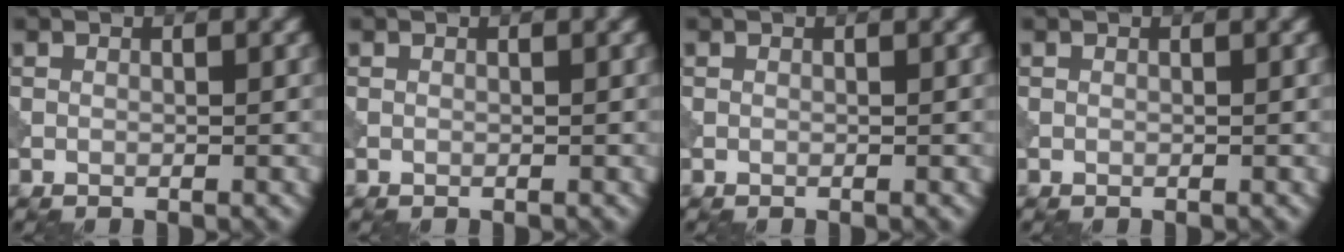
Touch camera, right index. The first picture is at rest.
{"total": 0.0}
{"total": 0.0}
{"total": 0.0}